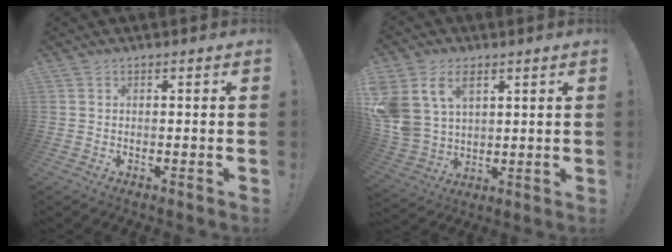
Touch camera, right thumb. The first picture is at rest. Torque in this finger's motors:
{"motor_torque": [0.79, 0.85, 1.32, 0.51, 0.19]}